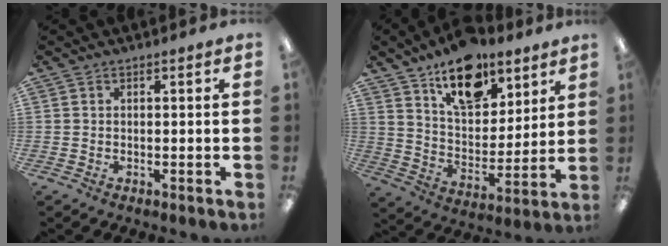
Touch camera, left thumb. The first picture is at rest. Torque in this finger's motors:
{"motor_torque": [0.51, 0.48, 0.98, -1.33, 0.12]}